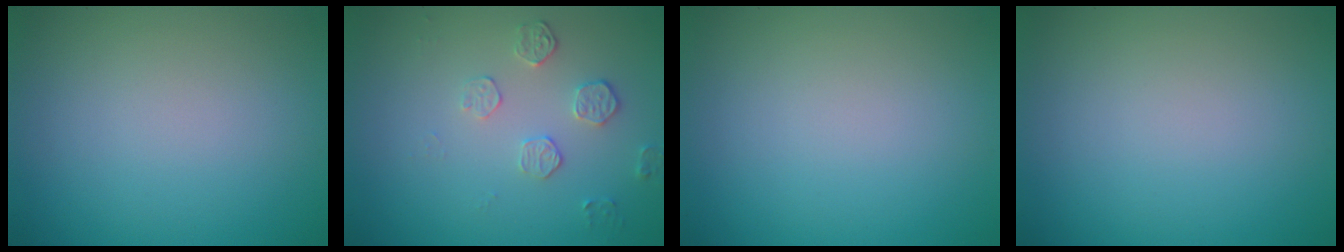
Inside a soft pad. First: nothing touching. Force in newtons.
{"total": 1.8, "press": 1.2, "slide": 1.3}
{"total": 0.0}
{"total": 0.0}